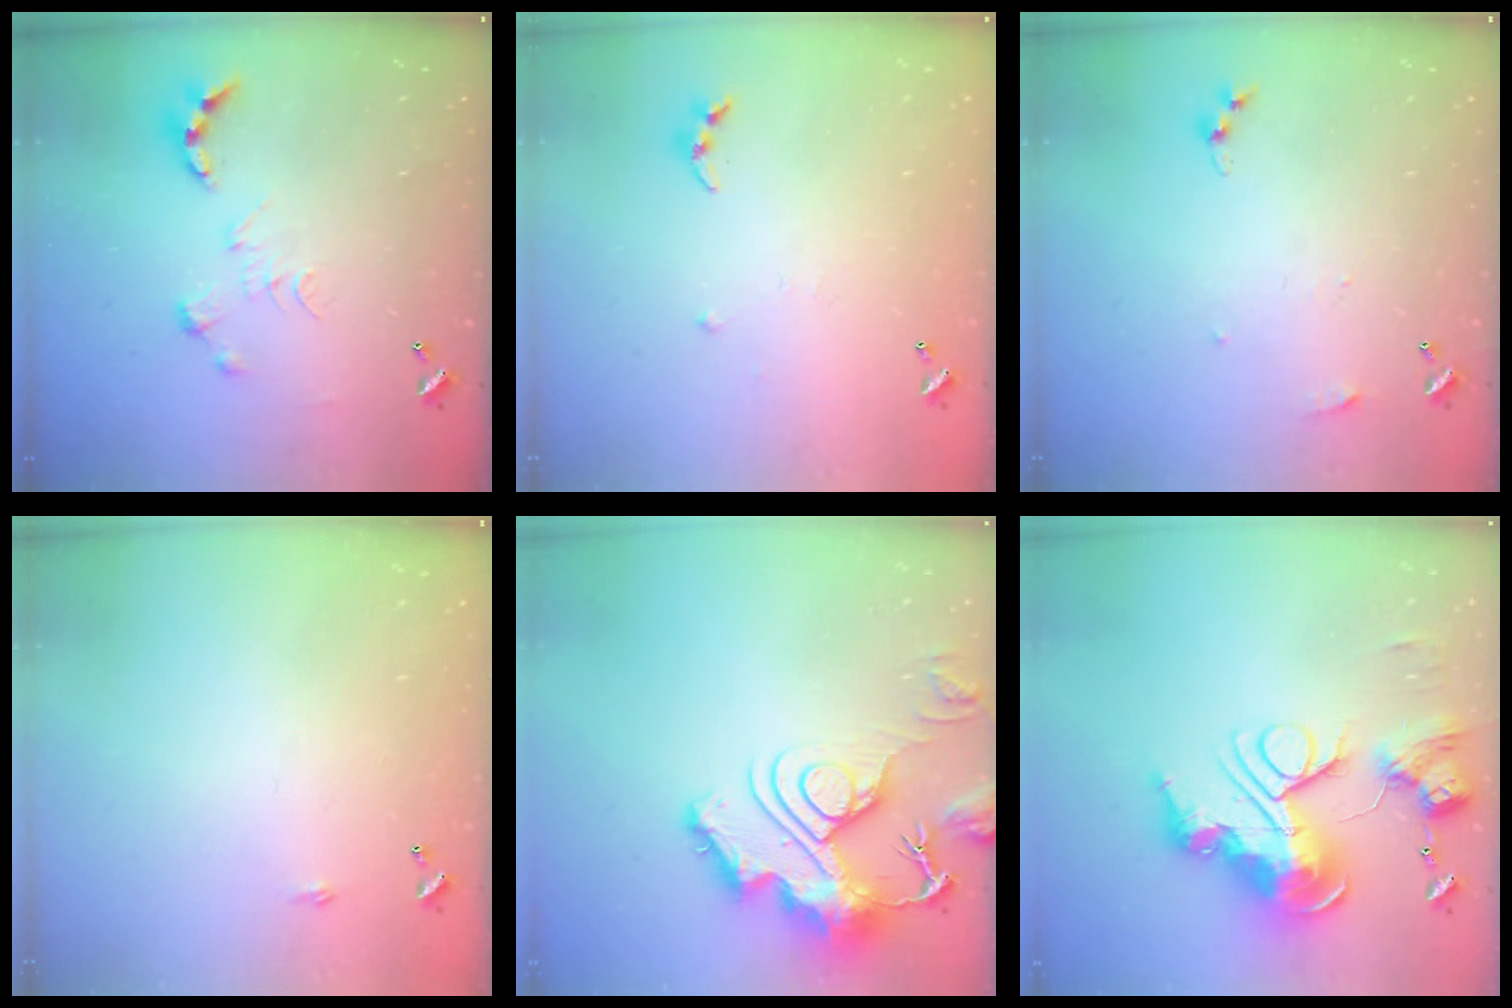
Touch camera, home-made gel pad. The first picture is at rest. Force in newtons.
{"total": 5.4, "press": 5.4, "slide": 0.6}
{"total": 3.8, "press": 3.8, "slide": 0.5}
{"total": 2.2, "press": 2.1, "slide": 0.4}
{"total": 17.0, "press": 16.9, "slide": 1.8}
{"total": 0.9, "press": 0.9, "slide": 0.0}